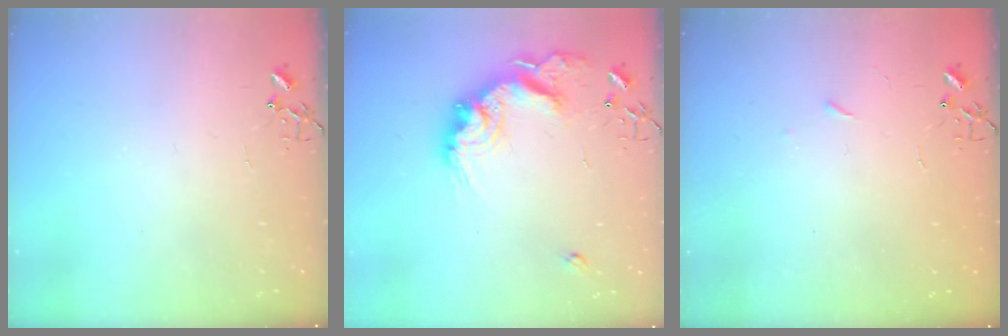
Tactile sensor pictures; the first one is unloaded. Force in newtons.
{"total": 18.2, "press": 18.0, "slide": 2.2}
{"total": 2.6, "press": 2.5, "slide": 0.4}